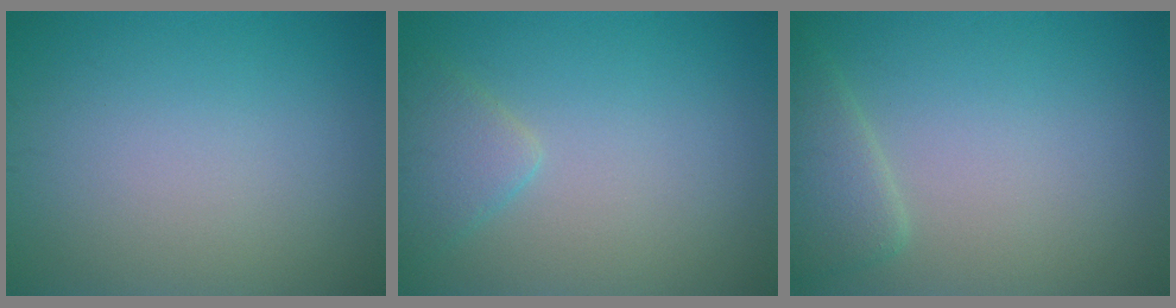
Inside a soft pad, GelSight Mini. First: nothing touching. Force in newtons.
{"total": 2.4, "press": 2.4, "slide": 0.2}
{"total": 2.6, "press": 2.6, "slide": 0.3}